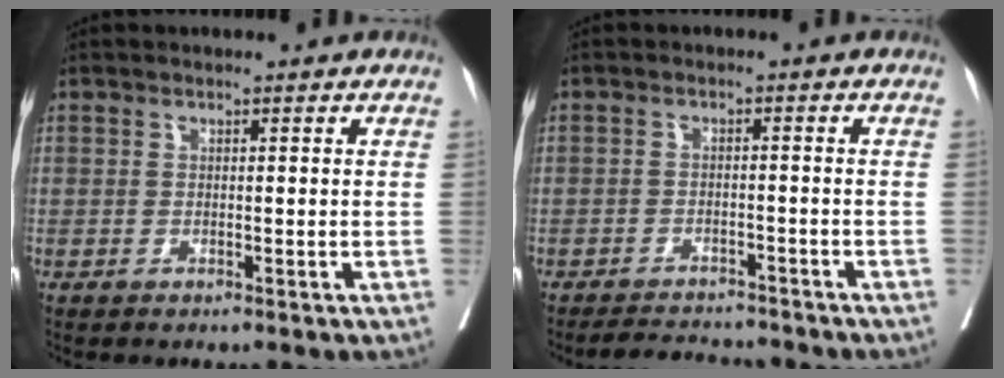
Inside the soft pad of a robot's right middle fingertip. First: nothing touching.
{"total": 5.8, "force": [-5.5, 1.3, 0.8], "torque": [-0.012, -0.004, -0.081]}